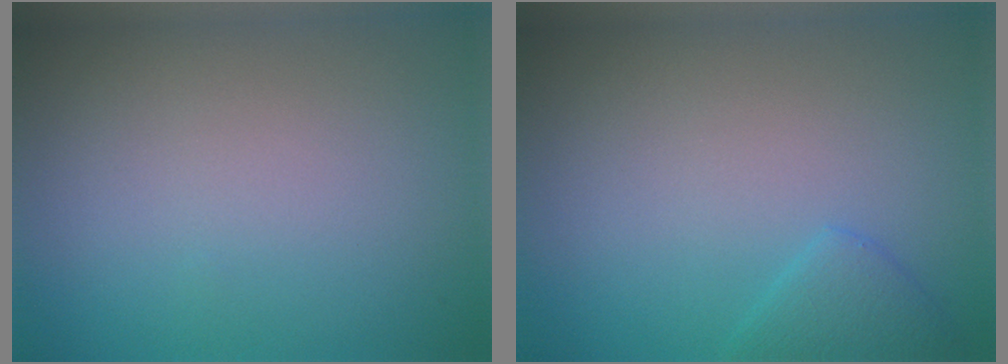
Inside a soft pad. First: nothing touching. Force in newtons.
{"total": 1.8, "press": 1.8, "slide": 0.2}